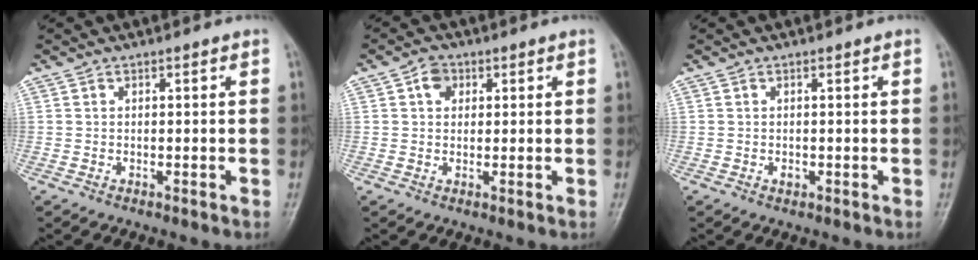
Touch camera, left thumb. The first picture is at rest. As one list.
[{"total": 3.2, "force": [1.1, 2.5, 1.7], "torque": [-0.013, 0.001, 0.015]}, {"total": 0.8, "force": [-0.1, 0.6, 0.5], "torque": [-0.004, 0.000, -0.001]}]